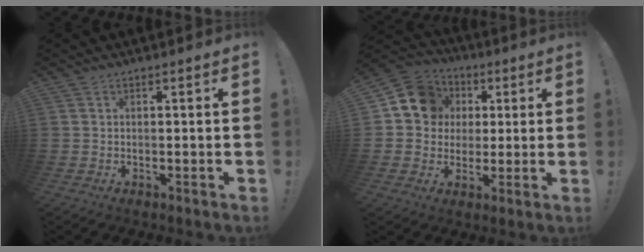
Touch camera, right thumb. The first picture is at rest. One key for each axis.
{"total": 13.0, "fx": 3.4, "fy": 11.5, "fz": 4.9, "tx": -0.056, "ty": -0.004, "tz": 0.068}